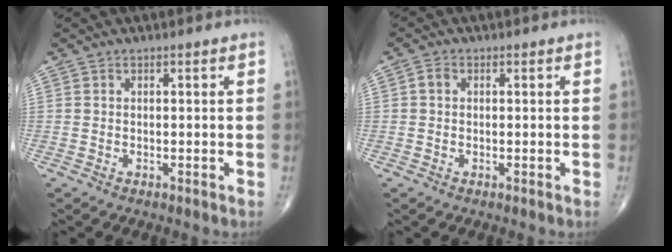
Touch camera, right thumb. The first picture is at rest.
{"total": 1.6, "force": [0.1, 1.3, 0.9], "torque": [-0.013, 0.005, 0.000]}